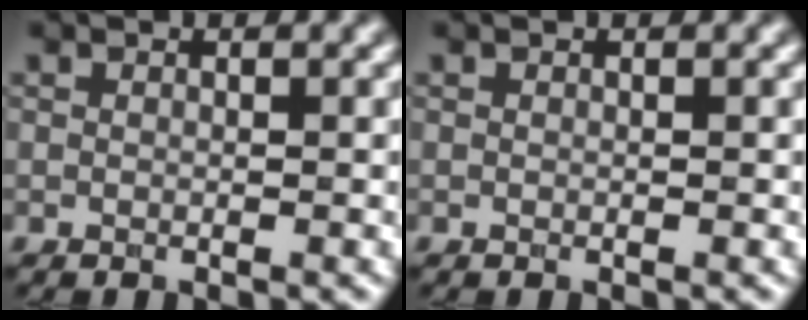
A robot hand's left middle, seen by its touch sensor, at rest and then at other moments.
{"total": 0.0}